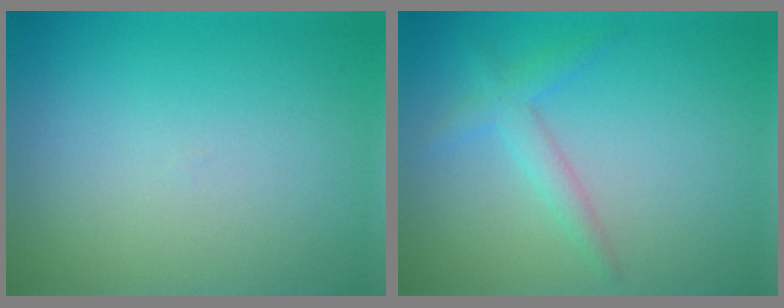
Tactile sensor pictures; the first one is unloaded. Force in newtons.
{"total": 2.1, "press": 2.1, "slide": 0.0}